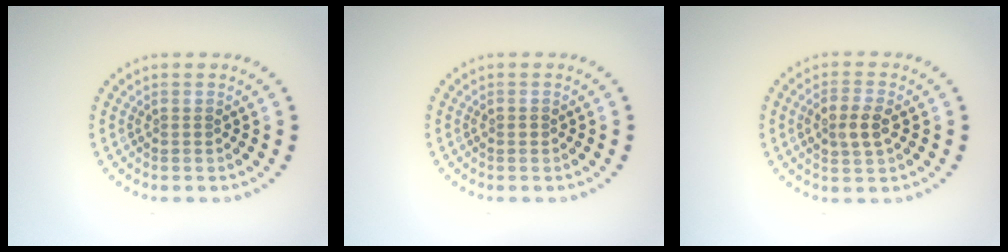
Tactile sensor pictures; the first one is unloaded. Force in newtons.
{"total": 0.7, "press": 0.6, "slide": 0.1}
{"total": 2.7, "press": 2.7, "slide": 0.4}